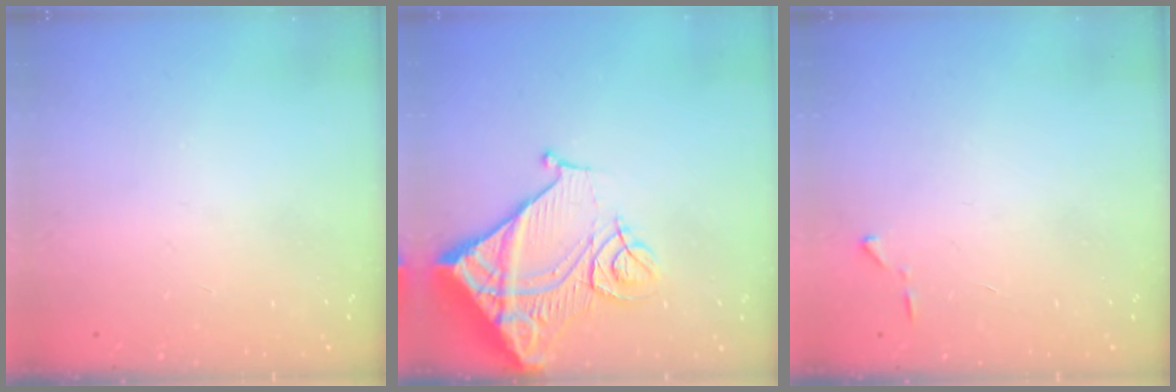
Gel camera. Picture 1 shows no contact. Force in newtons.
{"total": 15.3, "press": 15.2, "slide": 1.9}
{"total": 3.6, "press": 3.6, "slide": 0.5}